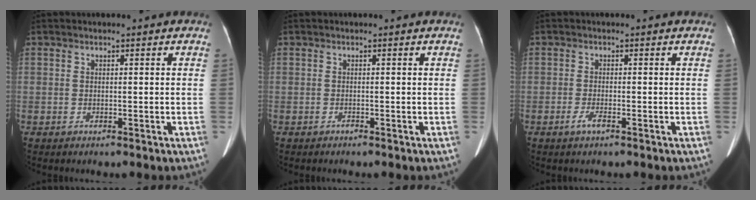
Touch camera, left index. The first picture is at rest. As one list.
[{"total": 0.0}, {"total": 1.5, "force": [-0.9, 0.2, 1.2], "torque": [-0.026, -0.002, -0.018]}]